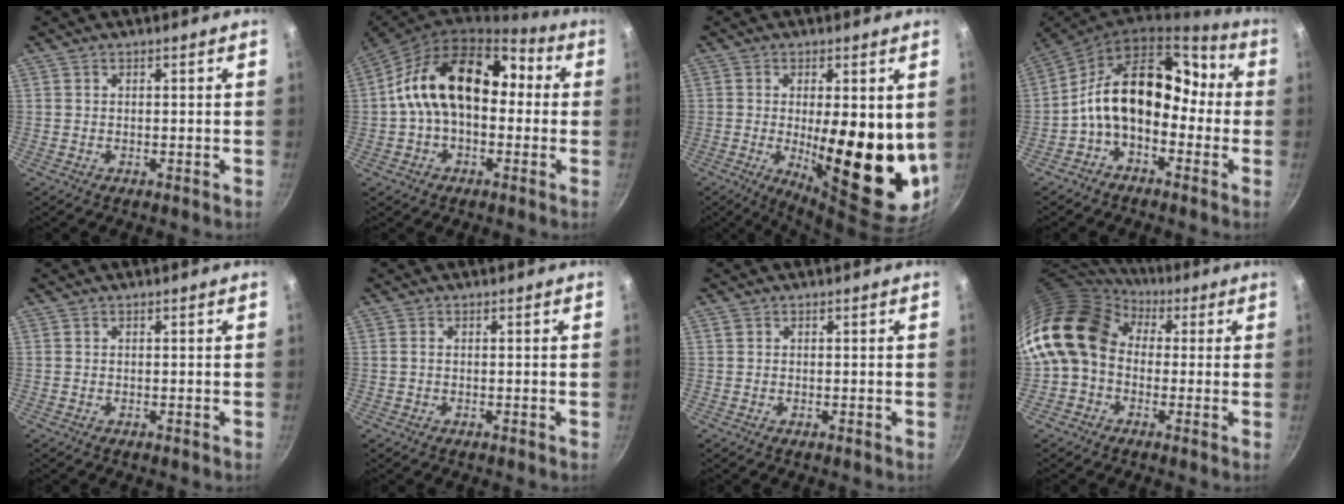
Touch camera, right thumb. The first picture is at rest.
{"total": 17.4, "force": [0.8, 11.5, 13.0], "torque": [-0.182, 0.051, -0.006]}
{"total": 18.8, "force": [-0.4, 6.3, 17.7], "torque": [-0.226, -0.032, 0.006]}
{"total": 15.9, "force": [-2.2, 10.9, 11.4], "torque": [-0.154, 0.064, -0.062]}
{"total": 0.0}
{"total": 0.8, "force": [0.1, 0.4, 0.6], "torque": [-0.012, 0.002, 0.000]}
{"total": 0.5, "force": [0.1, 0.4, 0.3], "torque": [-0.004, 0.002, 0.000]}
{"total": 14.6, "force": [1.6, 11.5, 8.8], "torque": [-0.145, 0.026, 0.008]}